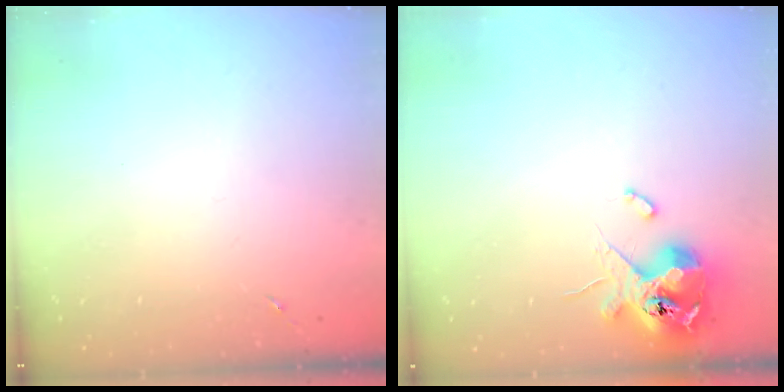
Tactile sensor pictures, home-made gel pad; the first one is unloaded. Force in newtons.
{"total": 12.7, "press": 12.5, "slide": 2.1}